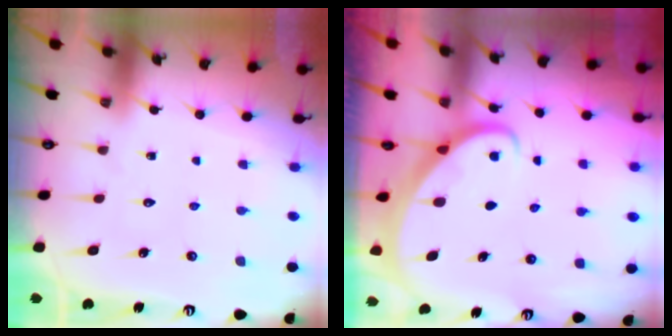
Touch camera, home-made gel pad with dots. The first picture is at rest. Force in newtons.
{"total": 2.8, "press": 2.8, "slide": 0.2}